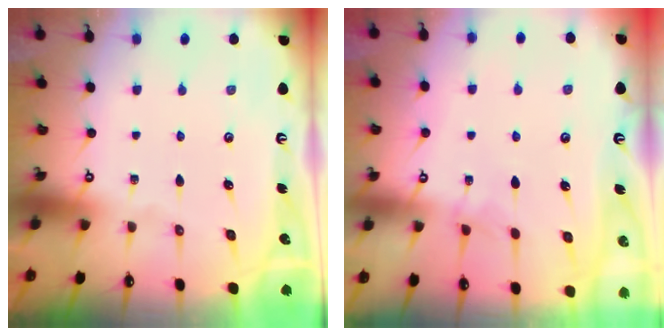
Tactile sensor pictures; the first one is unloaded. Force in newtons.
{"total": 0.0}